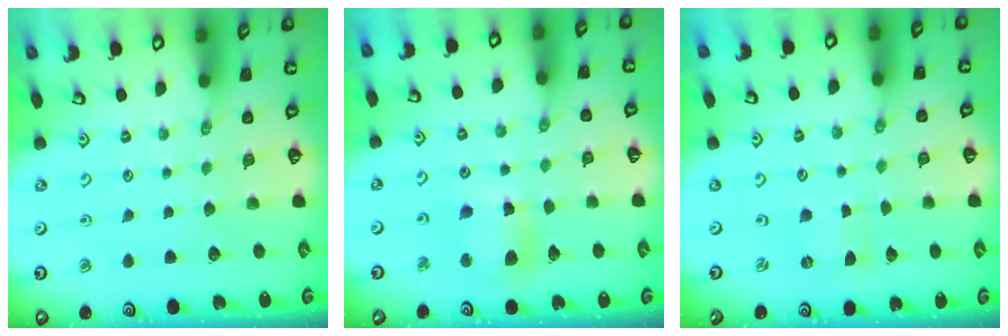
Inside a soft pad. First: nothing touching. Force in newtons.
{"total": 10.7, "press": 10.6, "slide": 1.3}
{"total": 0.0}